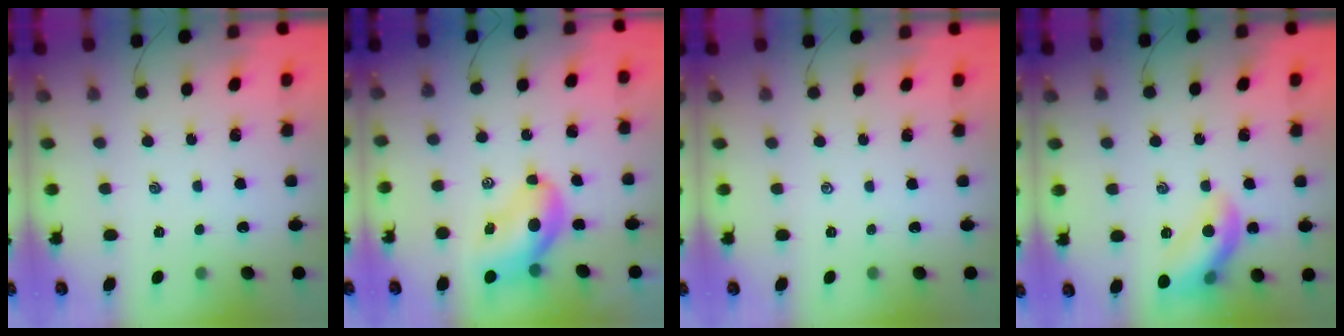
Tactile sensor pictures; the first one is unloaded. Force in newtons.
{"total": 10.0, "press": 9.5, "slide": 3.1}
{"total": 0.0}
{"total": 13.6, "press": 13.6, "slide": 0.9}